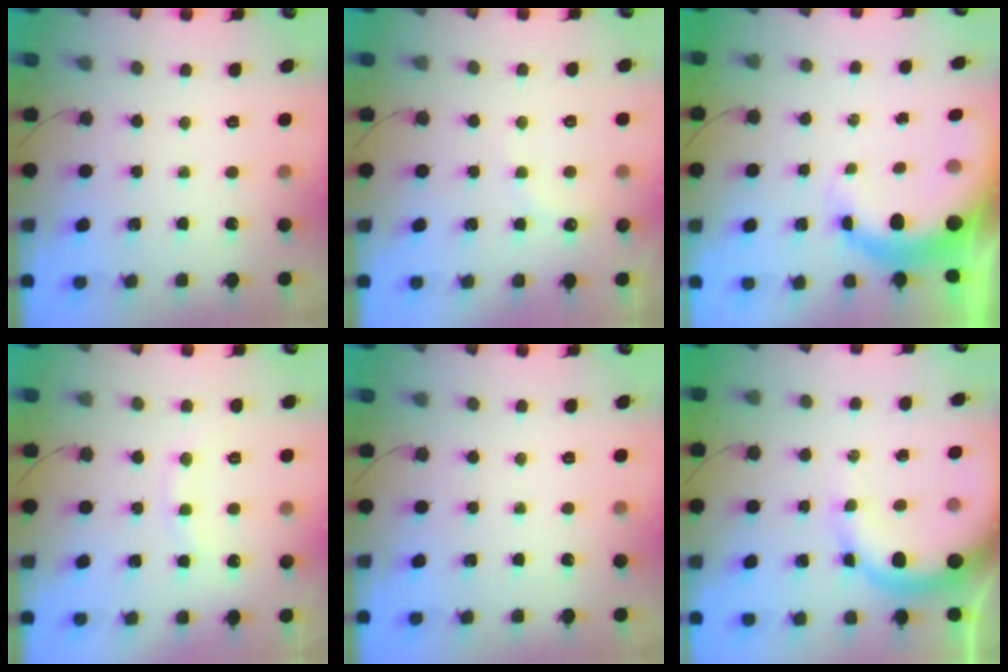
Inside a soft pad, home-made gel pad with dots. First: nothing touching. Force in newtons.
{"total": 7.5, "press": 7.3, "slide": 1.6}
{"total": 7.5, "press": 7.3, "slide": 1.6}
{"total": 8.3, "press": 8.2, "slide": 1.2}
{"total": 0.0}
{"total": 13.0, "press": 12.7, "slide": 2.4}